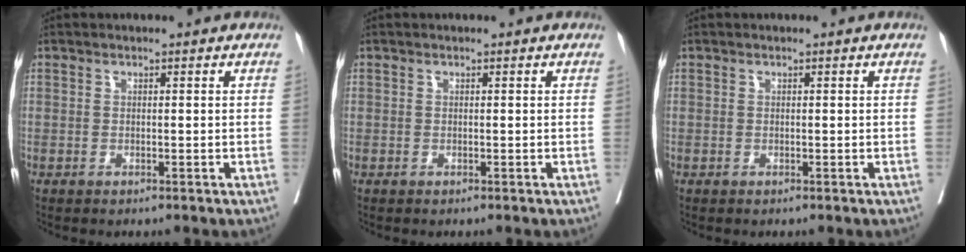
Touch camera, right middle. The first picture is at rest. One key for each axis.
{"total": 0.0}
{"total": 0.0}